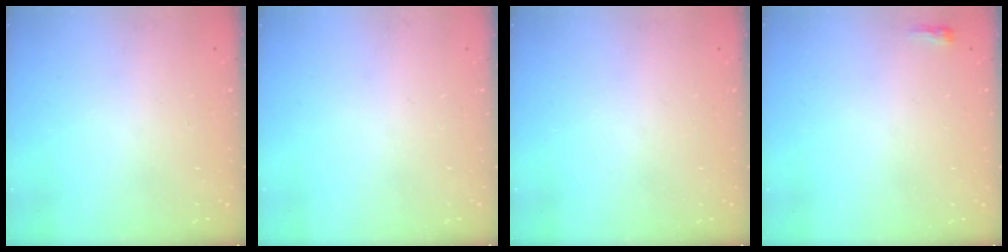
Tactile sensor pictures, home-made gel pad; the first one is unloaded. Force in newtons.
{"total": 0.0}
{"total": 0.0}
{"total": 2.3, "press": 2.2, "slide": 0.7}